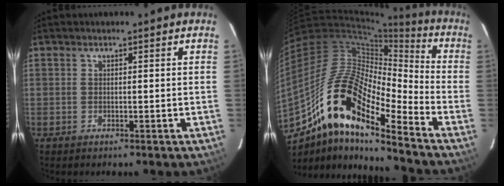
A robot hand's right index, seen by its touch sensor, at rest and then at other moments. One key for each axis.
{"total": 18.9, "fx": -10.7, "fy": 5.1, "fz": 14.7, "tx": -0.282, "ty": 0.030, "tz": -0.183}